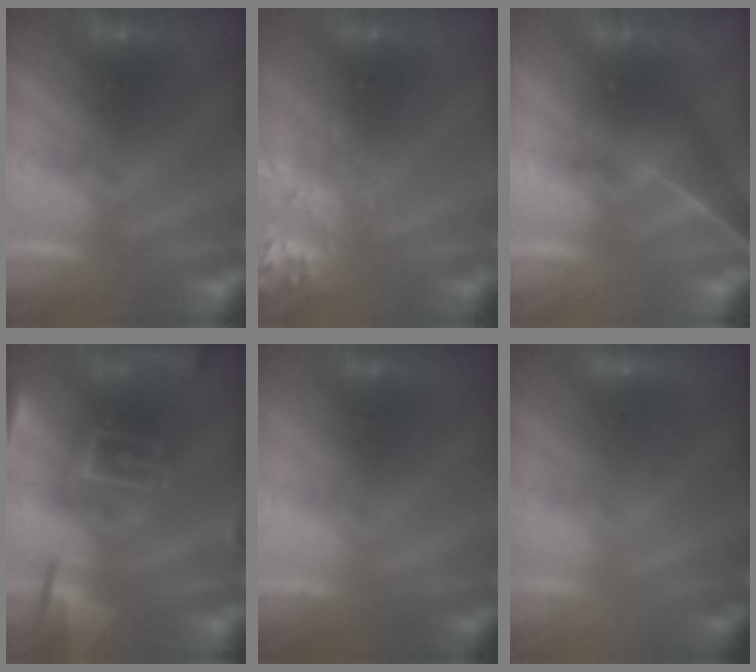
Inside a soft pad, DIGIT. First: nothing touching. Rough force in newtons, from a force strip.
{"total": 2.7}
{"total": 3.7}
{"total": 9.0}
{"total": 2.3}
{"total": 2.3}